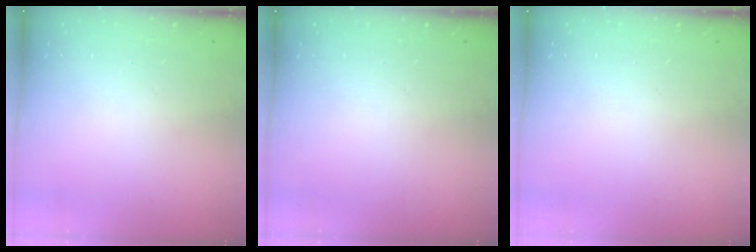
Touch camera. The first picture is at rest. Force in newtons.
{"total": 0.0}
{"total": 0.0}